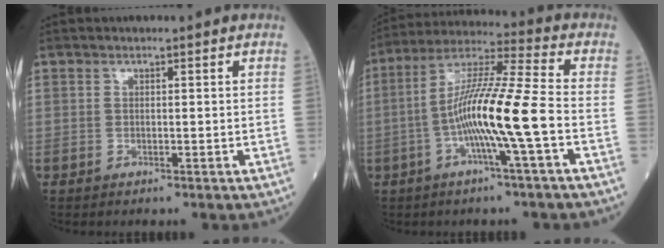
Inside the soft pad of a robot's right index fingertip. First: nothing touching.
{"total": 12.8, "force": [-3.2, -0.8, 12.4], "torque": [-0.234, 0.008, -0.068]}